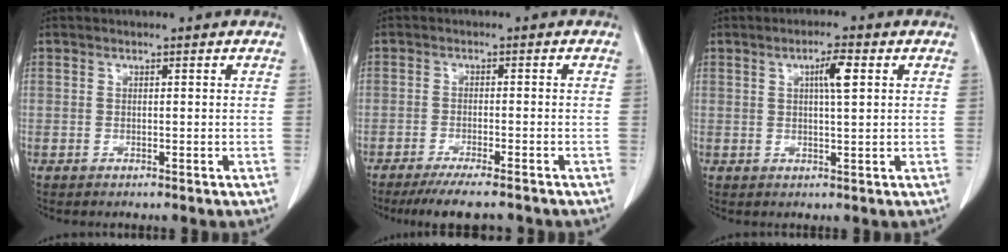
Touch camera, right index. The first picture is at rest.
{"total": 8.6, "force": [-7.3, 0.6, 4.4], "torque": [-0.058, -0.017, -0.112]}
{"total": 3.9, "force": [1.3, 0.3, 3.7], "torque": [-0.063, 0.002, 0.020]}